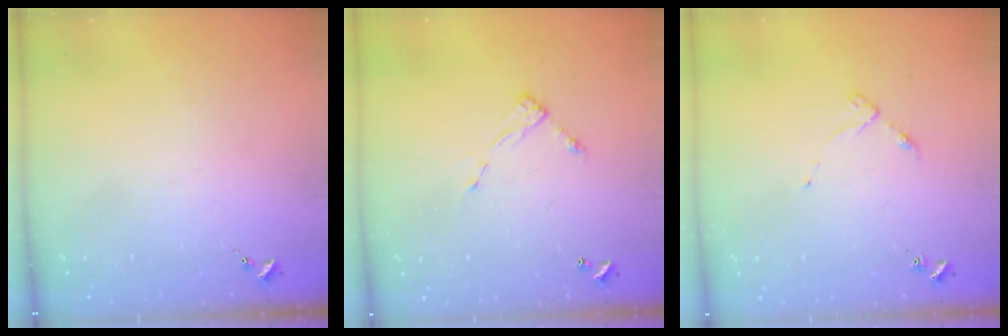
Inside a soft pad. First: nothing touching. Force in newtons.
{"total": 6.6, "press": 6.6, "slide": 0.5}
{"total": 3.3, "press": 3.3, "slide": 0.4}